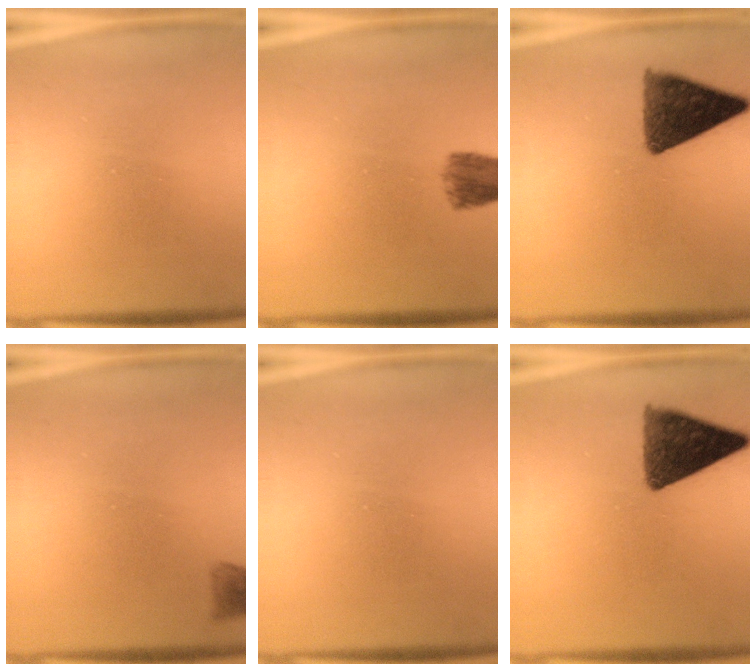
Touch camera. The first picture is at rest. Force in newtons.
{"total": 4.6}
{"total": 11.0}
{"total": 2.0}
{"total": 0.0}
{"total": 11.0}